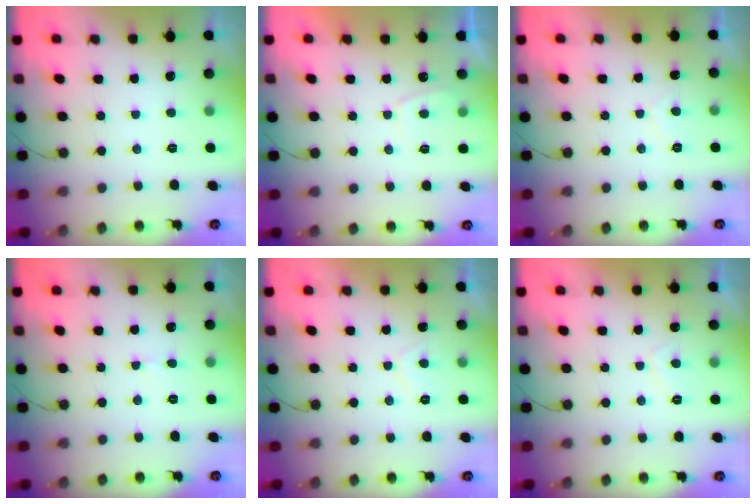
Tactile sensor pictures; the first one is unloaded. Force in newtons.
{"total": 1.3, "press": 1.1, "slide": 0.6}
{"total": 0.9, "press": 0.6, "slide": 0.7}
{"total": 2.6, "press": 2.6, "slide": 0.2}
{"total": 2.8, "press": 2.7, "slide": 0.8}
{"total": 1.5, "press": 1.3, "slide": 0.7}